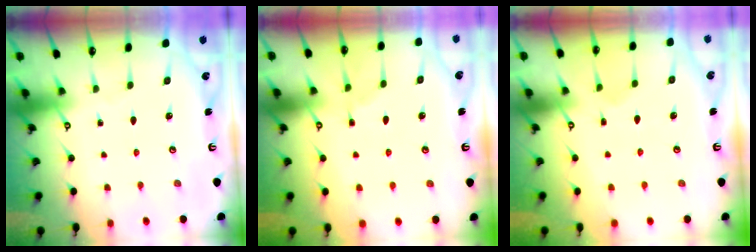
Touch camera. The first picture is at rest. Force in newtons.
{"total": 1.3, "press": 0.7, "slide": 1.1}
{"total": 2.8, "press": 2.6, "slide": 1.2}